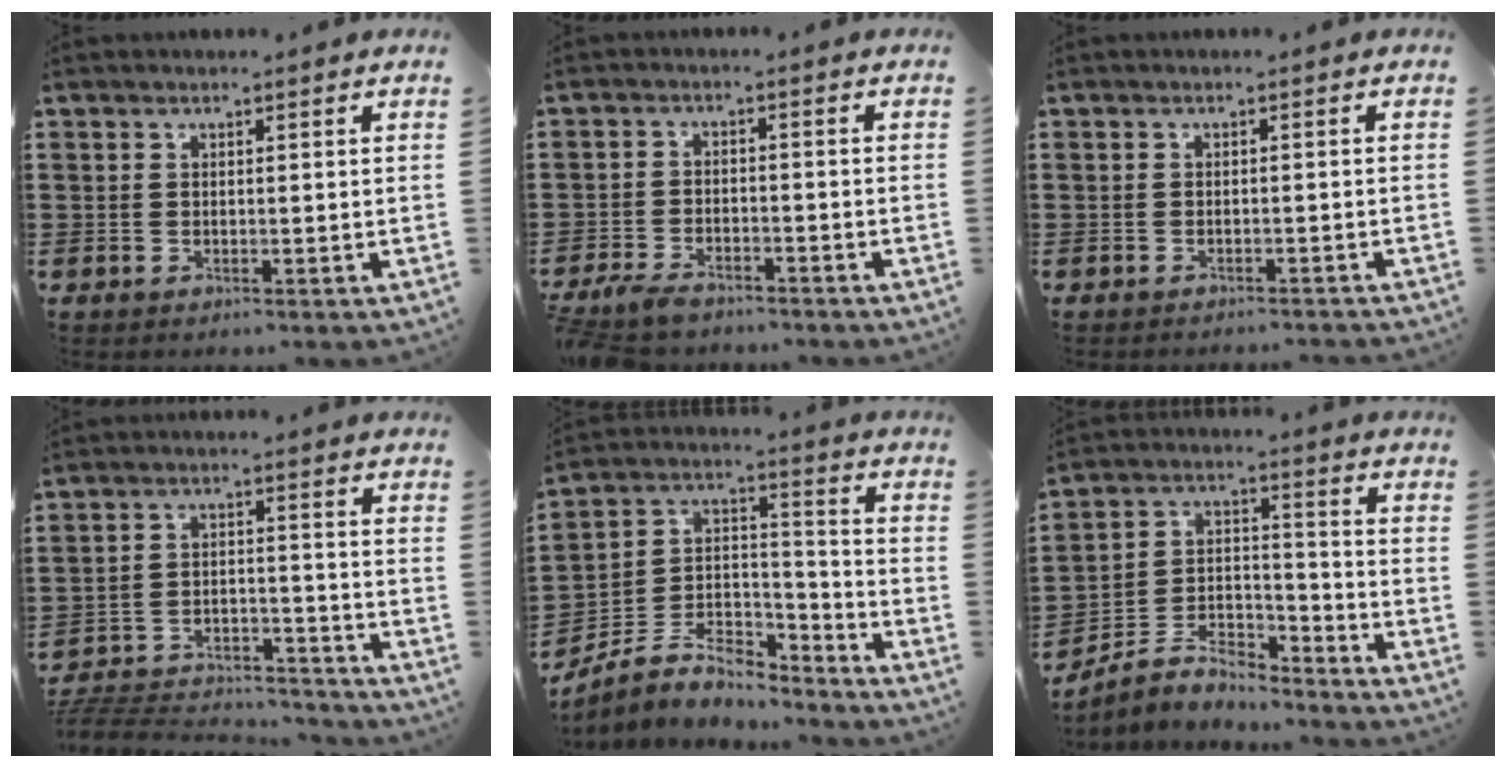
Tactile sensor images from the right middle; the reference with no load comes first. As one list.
[{"total": 3.6, "force": [-3.4, 0.9, 1.0], "torque": [-0.041, -0.002, -0.075]}, {"total": 0.9, "force": [-0.8, -0.2, 0.1], "torque": [-0.006, -0.002, -0.017]}, {"total": 6.0, "force": [-5.9, 0.8, 1.1], "torque": [-0.029, 0.001, -0.120]}, {"total": 6.2, "force": [-5.3, 2.9, 1.4], "torque": [-0.042, -0.001, -0.107]}, {"total": 6.9, "force": [-6.4, 1.9, 1.8], "torque": [-0.046, 0.007, -0.128]}]